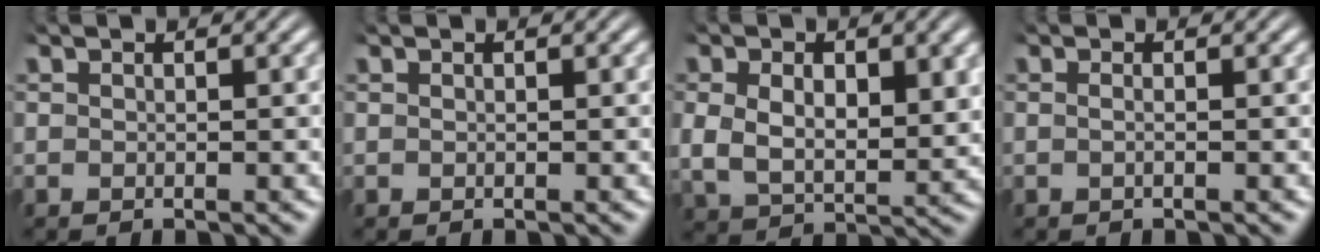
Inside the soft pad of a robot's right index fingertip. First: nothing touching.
{"total": 0.0}
{"total": 6.3, "force": [0.4, 4.9, 3.9], "torque": [-0.093, -0.026, 0.016]}
{"total": 0.8, "force": [-0.4, -0.2, 0.6], "torque": [-0.013, -0.002, -0.008]}